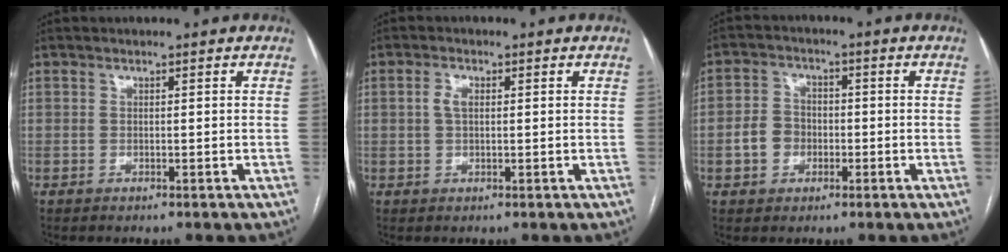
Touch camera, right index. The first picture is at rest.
{"total": 2.2, "force": [0.4, 1.1, 1.8], "torque": [-0.040, 0.007, 0.008]}
{"total": 4.9, "force": [-1.3, 4.2, 2.3], "torque": [-0.053, 0.019, -0.020]}